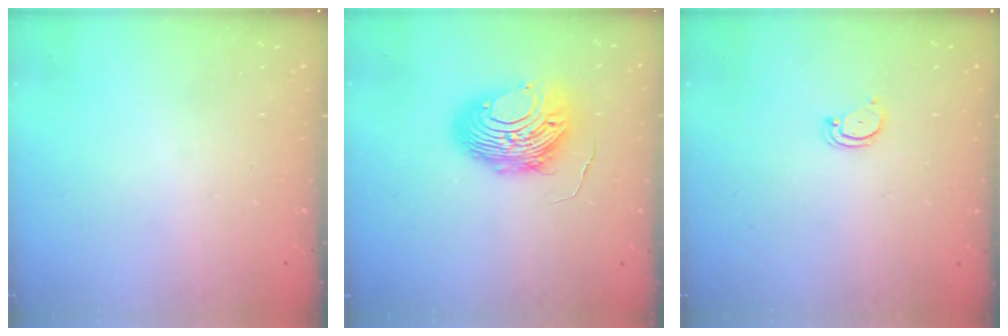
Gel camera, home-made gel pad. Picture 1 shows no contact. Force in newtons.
{"total": 10.7, "press": 10.6, "slide": 1.1}
{"total": 2.4, "press": 2.4, "slide": 0.2}